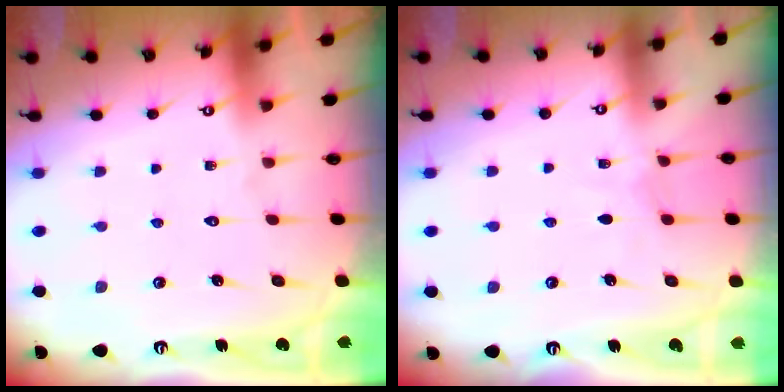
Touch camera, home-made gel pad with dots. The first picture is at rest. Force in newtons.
{"total": 3.5, "press": 3.4, "slide": 0.5}